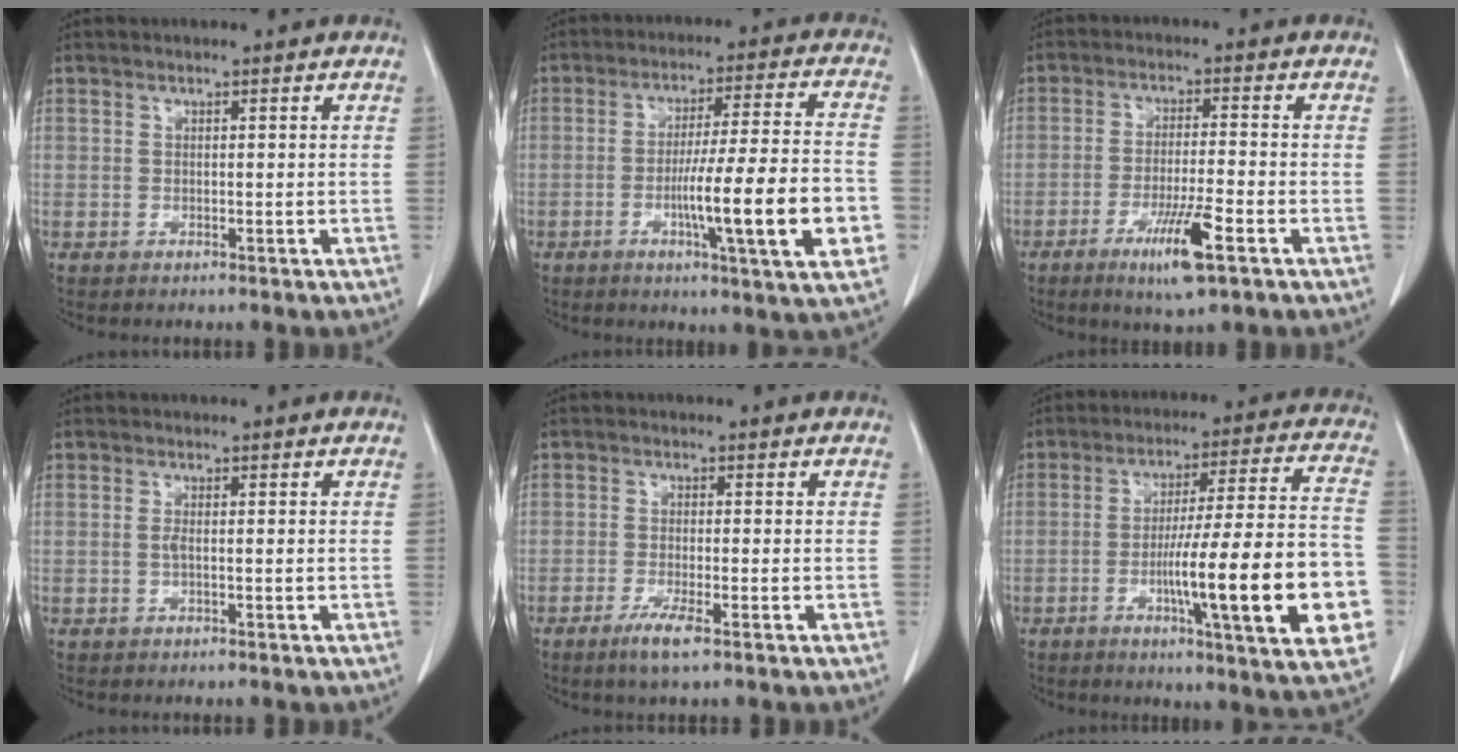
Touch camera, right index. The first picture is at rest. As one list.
[{"total": 15.8, "force": [-4.4, 0.0, 15.2], "torque": [-0.226, -0.008, -0.069]}, {"total": 8.2, "force": [-4.3, 0.3, 7.0], "torque": [-0.125, -0.016, -0.071]}, {"total": 1.0, "force": [-0.1, 0.1, 0.9], "torque": [-0.021, -0.001, -0.002]}, {"total": 3.6, "force": [-2.2, 0.1, 2.9], "torque": [-0.059, -0.009, -0.042]}, {"total": 21.5, "force": [-5.7, 1.1, 20.7], "torque": [-0.255, 0.003, -0.078]}]